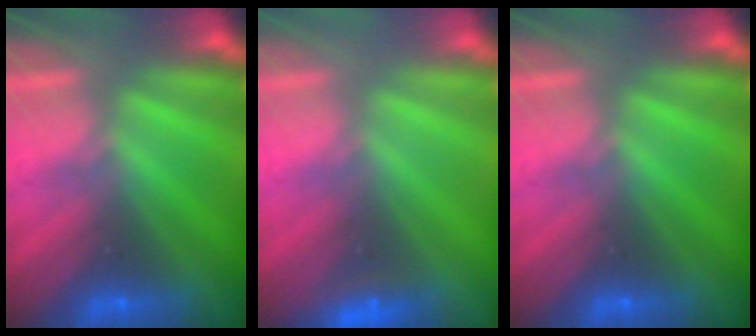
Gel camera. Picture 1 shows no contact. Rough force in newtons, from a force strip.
{"total": 2.3}
{"total": 0.0}